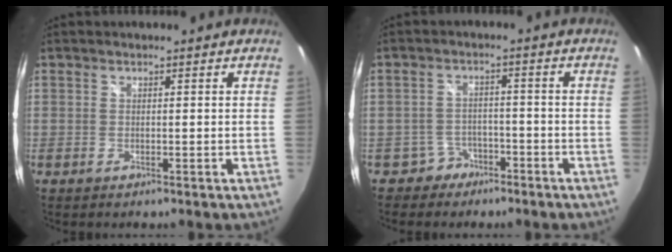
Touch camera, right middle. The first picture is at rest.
{"total": 4.4, "force": [-3.1, 3.1, -0.3], "torque": [0.000, 0.018, -0.051]}